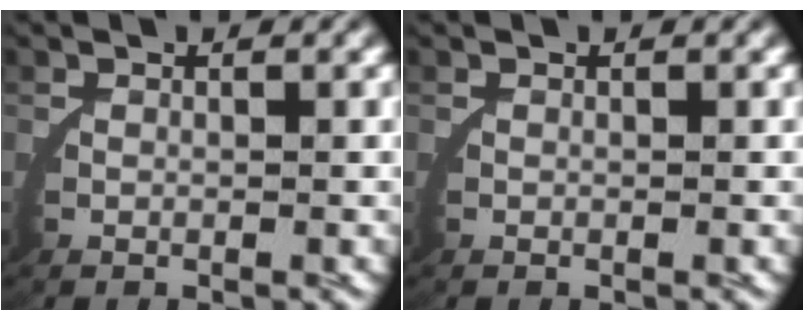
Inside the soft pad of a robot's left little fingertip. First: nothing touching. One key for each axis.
{"total": 0.0}